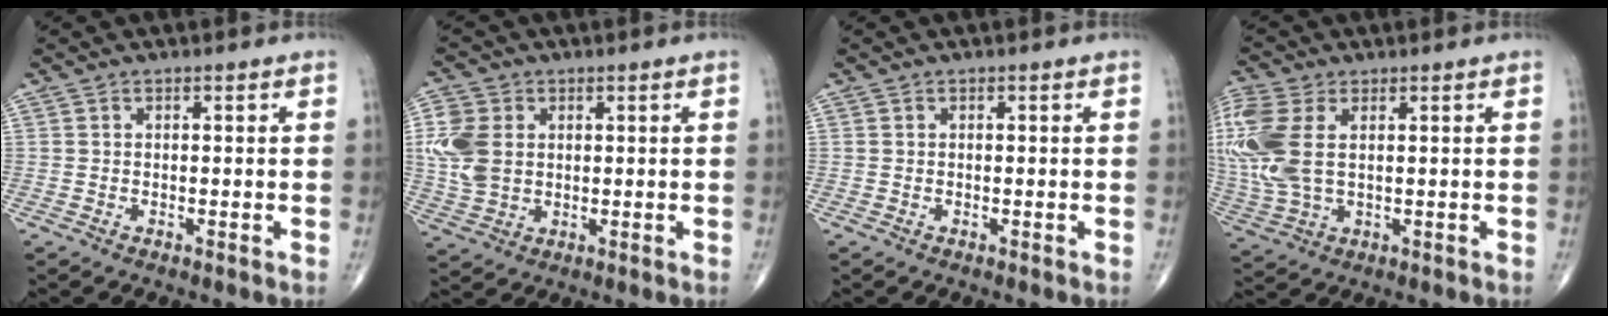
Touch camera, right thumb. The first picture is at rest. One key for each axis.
{"total": 8.9, "fx": 1.3, "fy": 6.7, "fz": 5.7, "tx": -0.123, "ty": 0.001, "tz": 0.029}
{"total": 0.0}
{"total": 14.2, "fx": 3.0, "fy": 8.1, "fz": 11.2, "tx": -0.301, "ty": 0.005, "tz": 0.066}